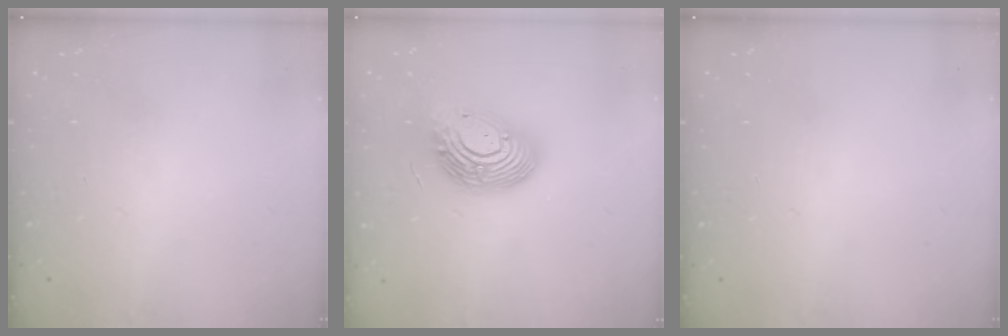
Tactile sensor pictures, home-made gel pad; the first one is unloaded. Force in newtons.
{"total": 15.1, "press": 15.1, "slide": 1.4}
{"total": 0.0}